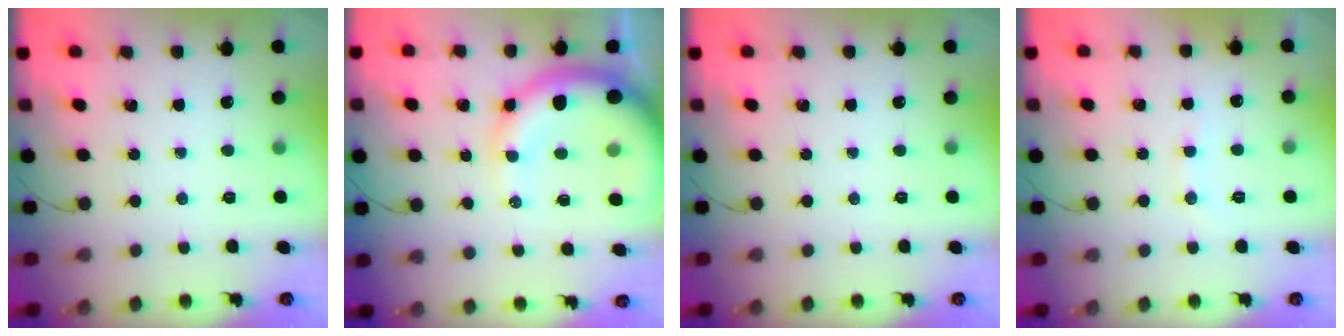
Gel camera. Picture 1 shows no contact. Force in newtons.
{"total": 15.3, "press": 14.9, "slide": 3.4}
{"total": 0.0}
{"total": 6.3, "press": 6.3, "slide": 0.8}